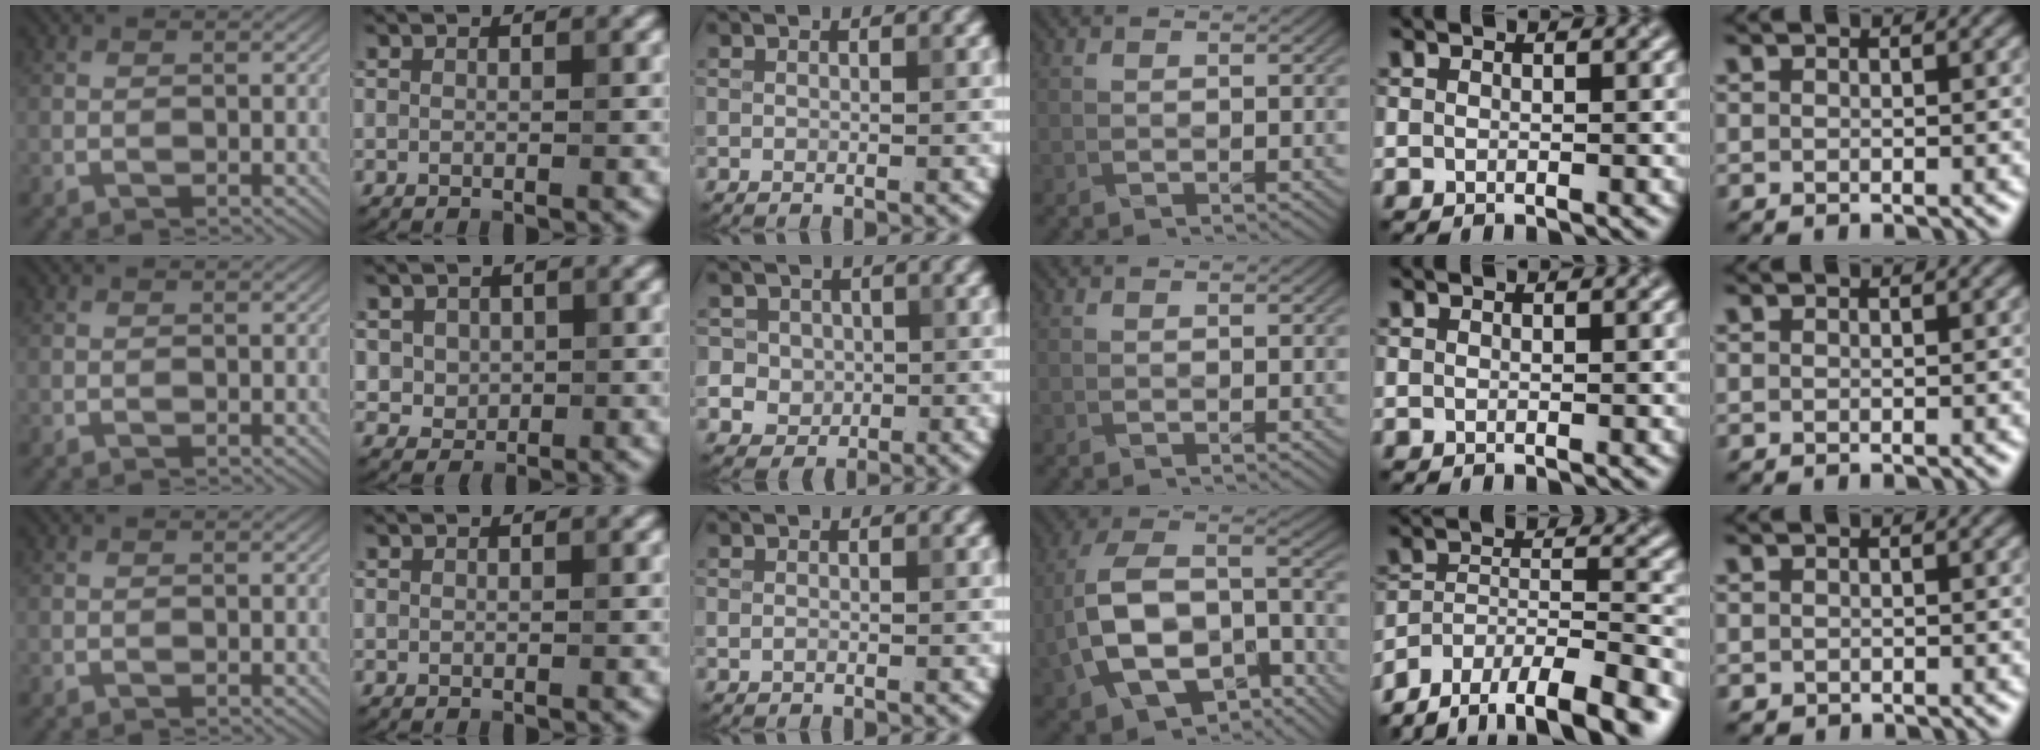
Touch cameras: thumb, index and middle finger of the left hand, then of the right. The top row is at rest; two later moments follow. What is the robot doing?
{"motion": "fold", "object": "cloth"}